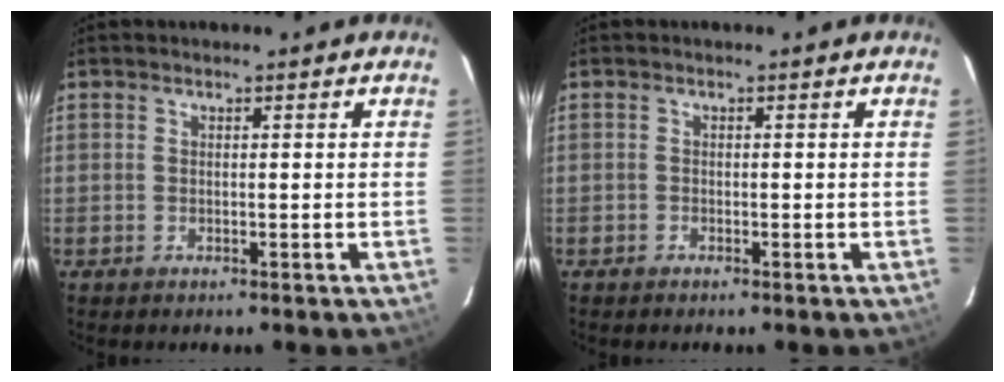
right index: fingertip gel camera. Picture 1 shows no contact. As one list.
[{"total": 0.6, "force": [-0.5, 0.3, 0.0], "torque": [-0.004, 0.002, -0.011]}]